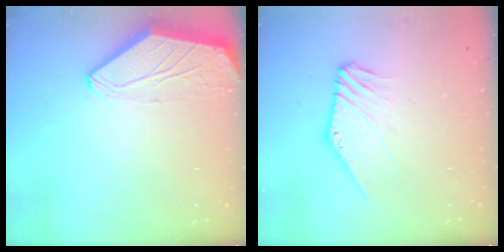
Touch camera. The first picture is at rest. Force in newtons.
{"total": 3.6, "press": 3.5, "slide": 0.2}